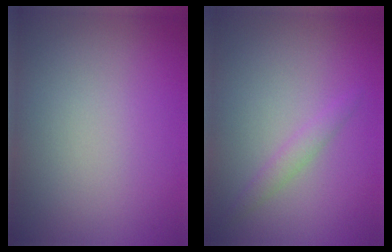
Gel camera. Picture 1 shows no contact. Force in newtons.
{"total": 1.3, "press": 1.3, "slide": 0.1}